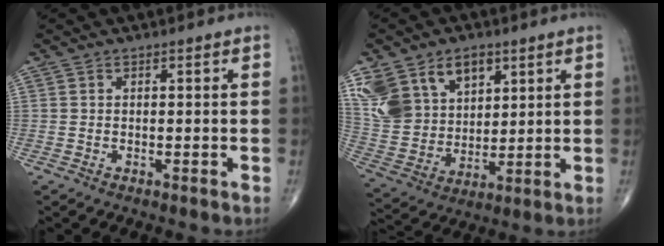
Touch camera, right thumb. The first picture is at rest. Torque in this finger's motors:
{"motor_torque": [-0.06, 0.36, 0.72, 0.78, 0.19]}